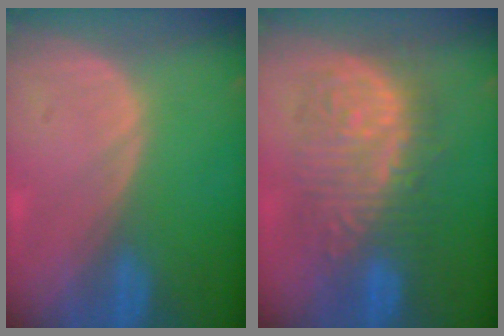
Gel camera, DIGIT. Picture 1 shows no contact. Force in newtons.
{"total": 10.3, "press": 10.3, "slide": 0.5}